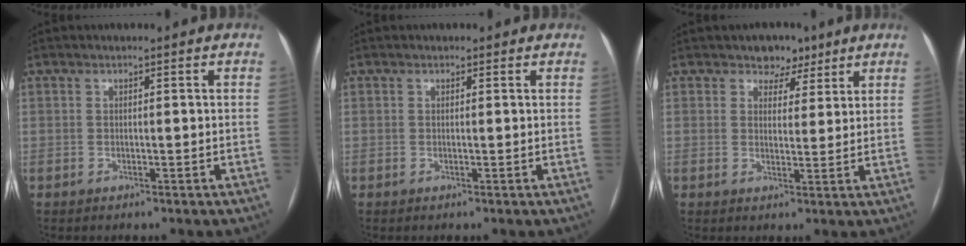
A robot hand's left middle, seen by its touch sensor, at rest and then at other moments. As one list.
[{"total": 0.8, "force": [0.5, 0.6, 0.1], "torque": [0.002, 0.004, 0.002]}, {"total": 4.3, "force": [3.1, 2.9, 1.0], "torque": [-0.001, 0.001, 0.044]}]